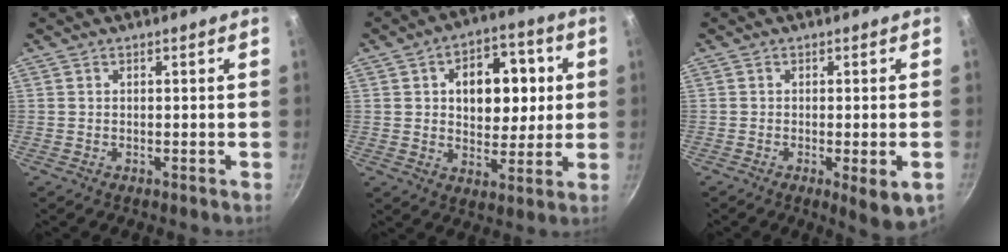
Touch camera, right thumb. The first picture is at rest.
{"total": 14.2, "force": [2.6, 9.6, 10.1], "torque": [-0.095, 0.003, 0.034]}
{"total": 5.9, "force": [-1.8, 1.4, 5.4], "torque": [-0.073, -0.005, -0.021]}